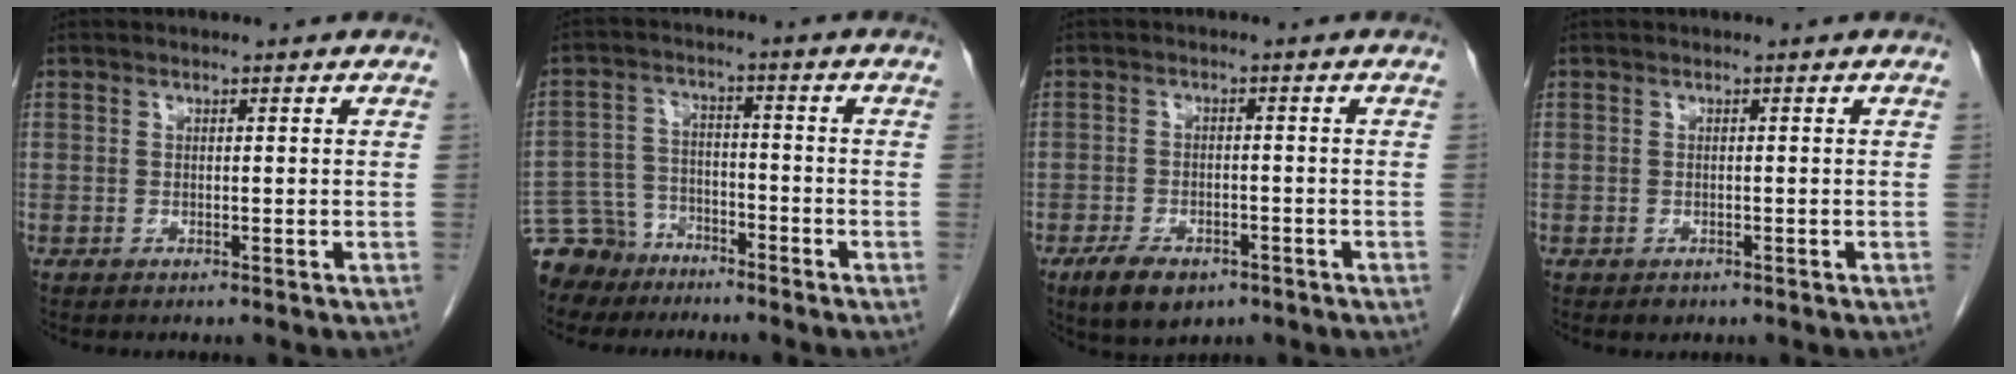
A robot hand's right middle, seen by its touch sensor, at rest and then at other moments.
{"total": 8.6, "force": [-7.2, 4.7, 0.1], "torque": [-0.011, 0.012, -0.131]}
{"total": 7.3, "force": [-4.8, 3.7, 4.1], "torque": [-0.074, -0.004, -0.074]}
{"total": 0.7, "force": [-0.4, 0.6, 0.1], "torque": [-0.001, 0.001, -0.001]}